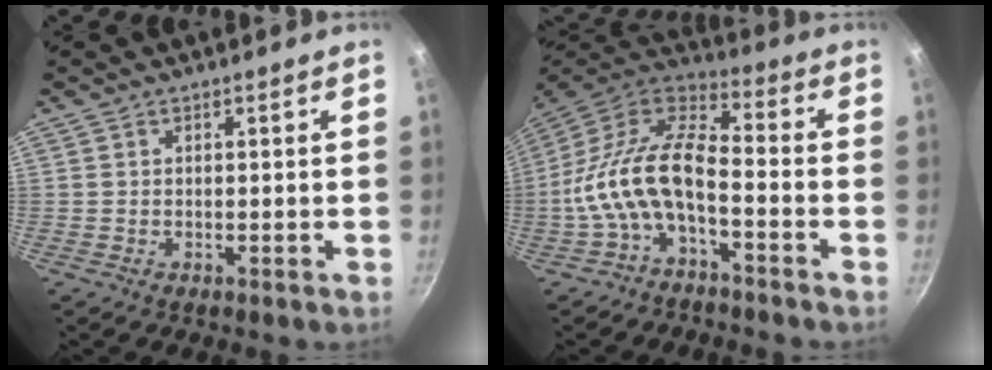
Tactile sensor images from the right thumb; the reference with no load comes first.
{"total": 14.9, "force": [-4.5, 7.2, 12.3], "torque": [-0.240, 0.060, -0.104]}